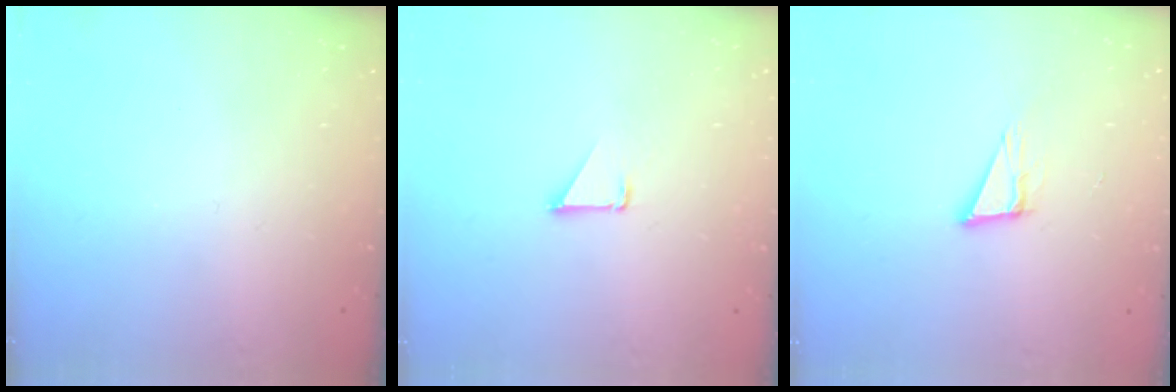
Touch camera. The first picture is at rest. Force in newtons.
{"total": 1.1, "press": 1.1, "slide": 0.1}
{"total": 7.7, "press": 7.0, "slide": 3.2}